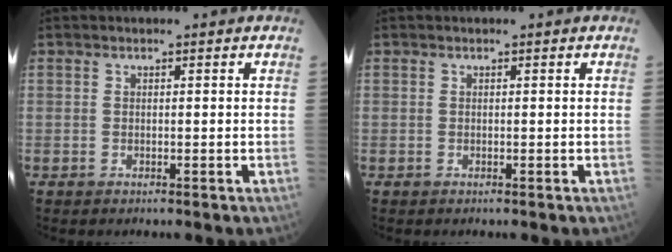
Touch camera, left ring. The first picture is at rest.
{"total": 0.0}